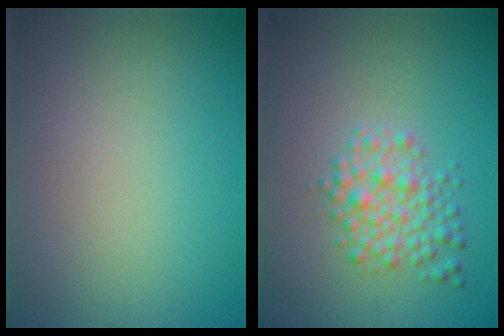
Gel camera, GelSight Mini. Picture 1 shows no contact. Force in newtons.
{"total": 3.3, "press": 3.3, "slide": 0.1}